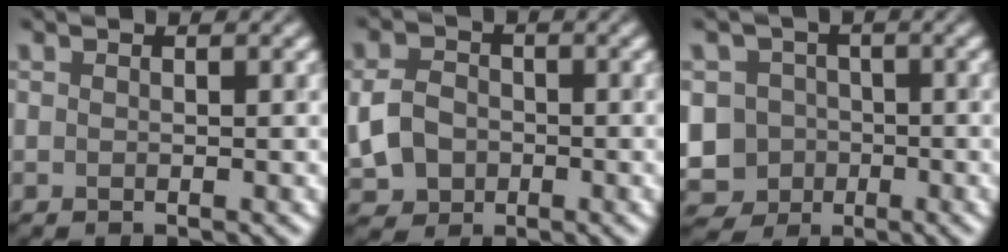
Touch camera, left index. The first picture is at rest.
{"total": 4.3, "force": [-0.8, 3.4, 2.5], "torque": [-0.062, -0.001, -0.017]}
{"total": 9.5, "force": [-3.2, 8.5, 2.8], "torque": [-0.063, -0.004, -0.087]}